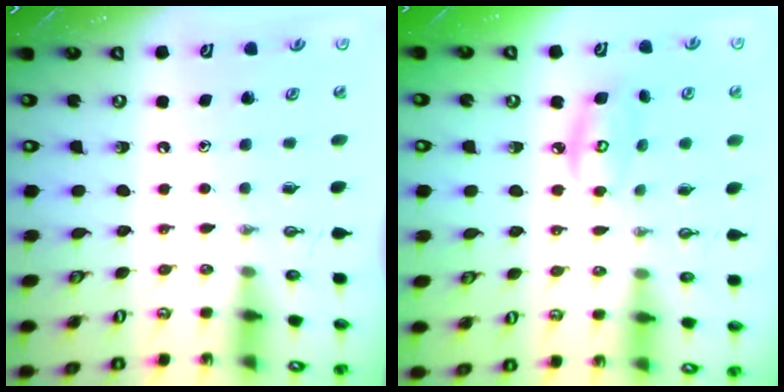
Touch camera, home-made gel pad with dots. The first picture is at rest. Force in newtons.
{"total": 6.7, "press": 6.7, "slide": 0.4}